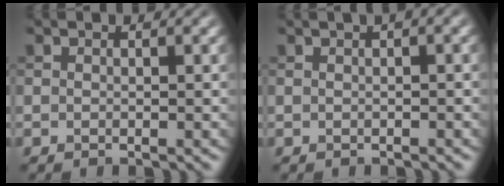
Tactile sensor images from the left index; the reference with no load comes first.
{"total": 2.8, "force": [1.2, 1.0, 2.4], "torque": [-0.017, 0.012, 0.006]}